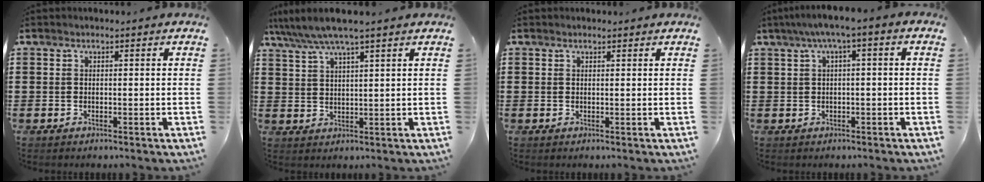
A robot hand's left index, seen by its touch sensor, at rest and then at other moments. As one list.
[{"total": 5.3, "force": [4.2, 0.2, 3.2], "torque": [-0.074, -0.012, 0.074]}, {"total": 0.6, "force": [0.5, 0.2, 0.2], "torque": [-0.005, 0.001, 0.010]}, {"total": 3.0, "force": [-0.5, 0.3, 3.0], "torque": [-0.053, 0.003, -0.013]}]